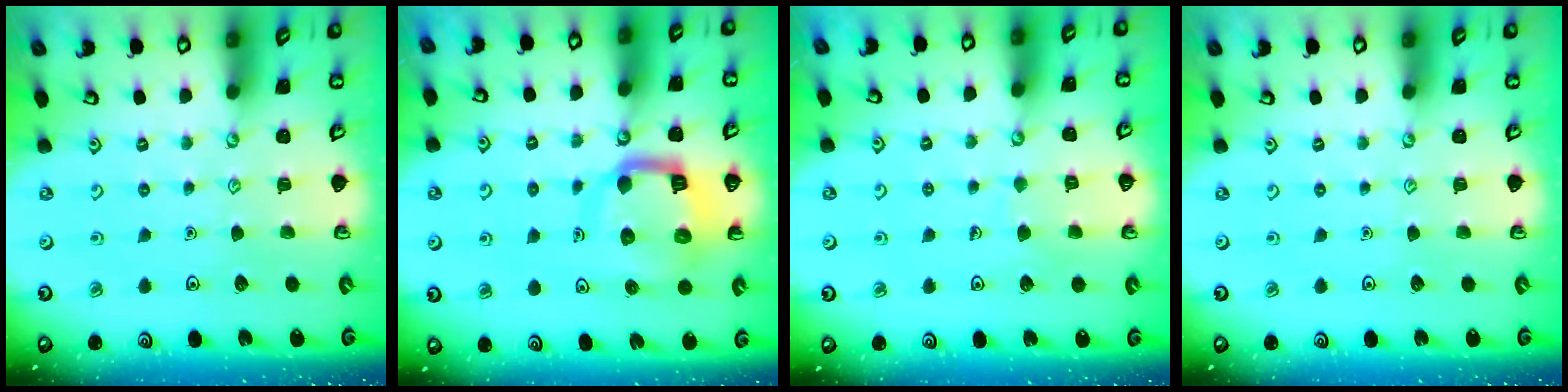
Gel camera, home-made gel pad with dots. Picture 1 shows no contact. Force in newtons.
{"total": 12.4, "press": 12.3, "slide": 1.4}
{"total": 5.1, "press": 5.1, "slide": 0.5}
{"total": 0.0}